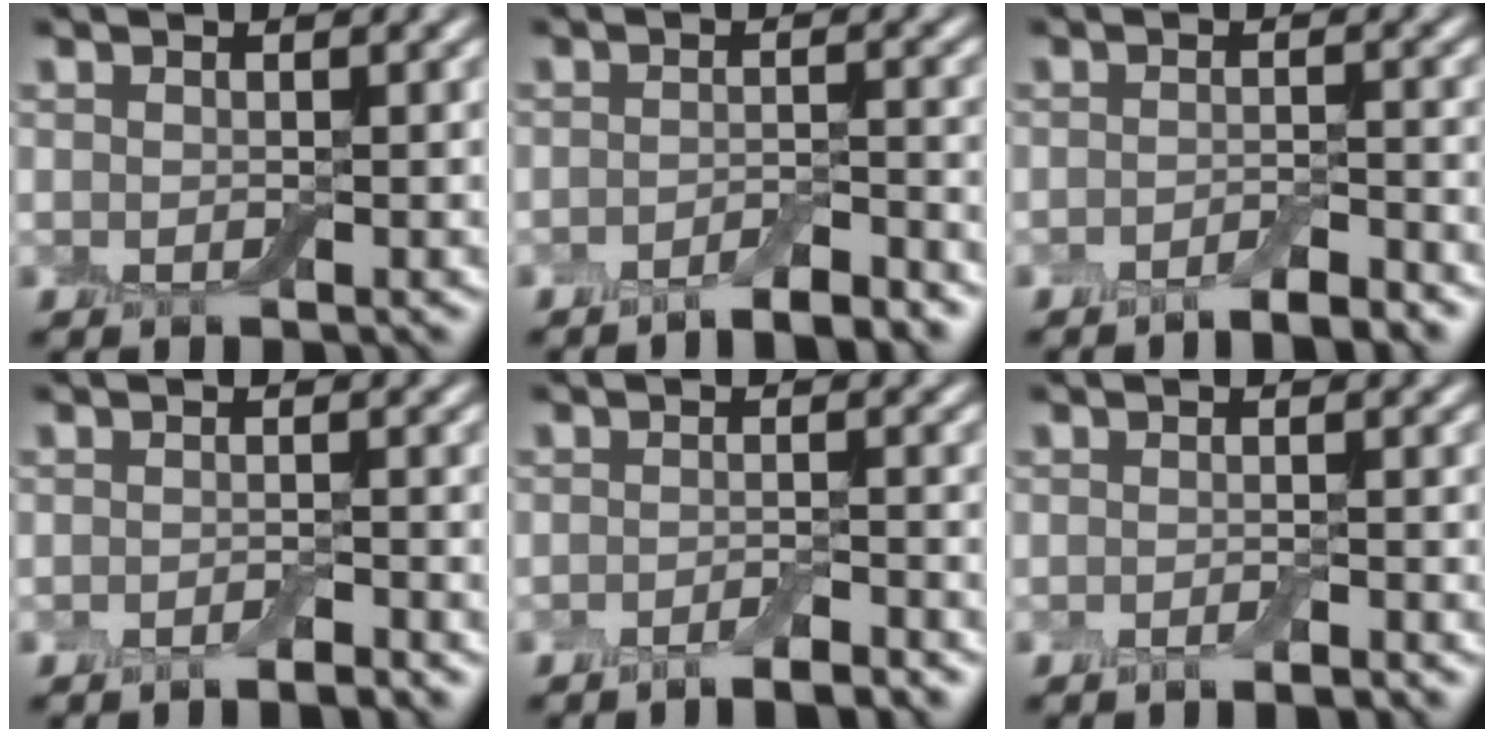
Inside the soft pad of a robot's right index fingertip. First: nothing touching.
{"total": 2.9, "force": [-2.4, 0.4, 1.6], "torque": [-0.021, 0.004, -0.040]}
{"total": 2.3, "force": [-2.0, 0.2, 1.2], "torque": [-0.016, 0.003, -0.035]}
{"total": 1.2, "force": [-1.0, 0.0, 0.6], "torque": [-0.007, -0.001, -0.018]}
{"total": 2.1, "force": [-1.7, 0.2, 1.2], "torque": [-0.017, 0.001, -0.030]}
{"total": 1.1, "force": [-0.9, 0.0, 0.6], "torque": [-0.008, -0.001, -0.016]}